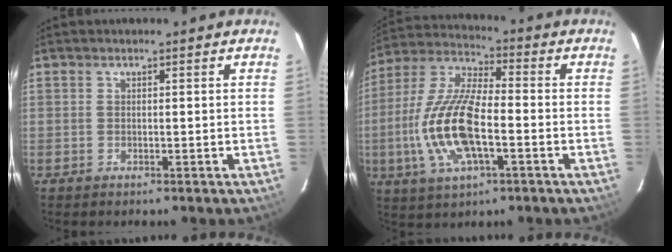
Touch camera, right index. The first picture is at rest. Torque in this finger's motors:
{"motor_torque": [2.14, 0.00, 1.05, 0.21]}